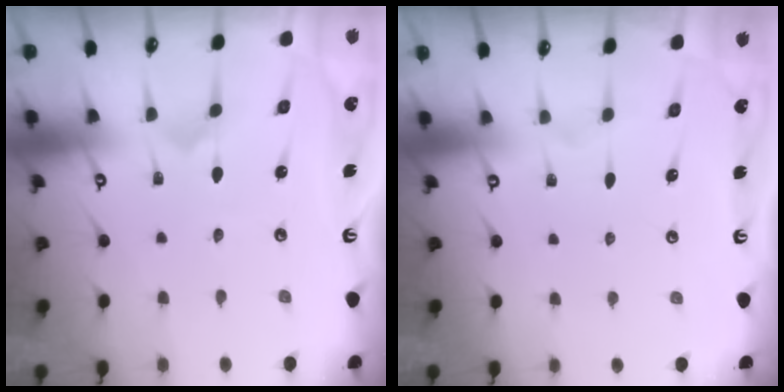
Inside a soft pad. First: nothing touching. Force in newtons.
{"total": 0.0}